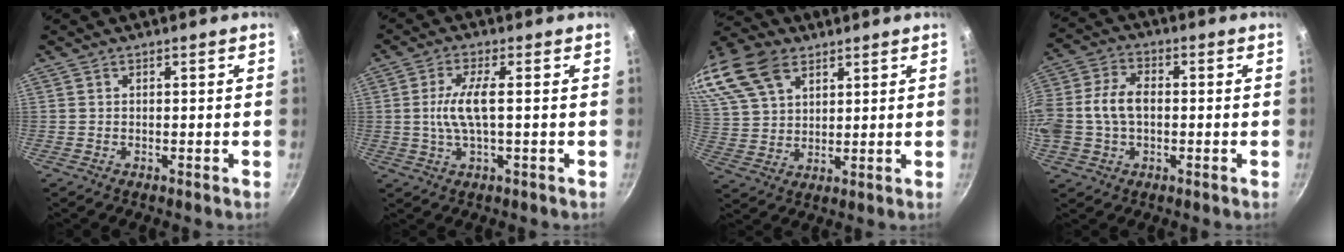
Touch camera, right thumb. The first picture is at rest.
{"total": 6.7, "force": [0.2, 1.7, 6.5], "torque": [-0.140, 0.006, 0.003]}
{"total": 20.4, "force": [11.3, 12.8, 11.2], "torque": [-0.254, 0.020, 0.221]}
{"total": 11.2, "force": [-0.6, 7.7, 8.2], "torque": [-0.162, 0.029, -0.021]}